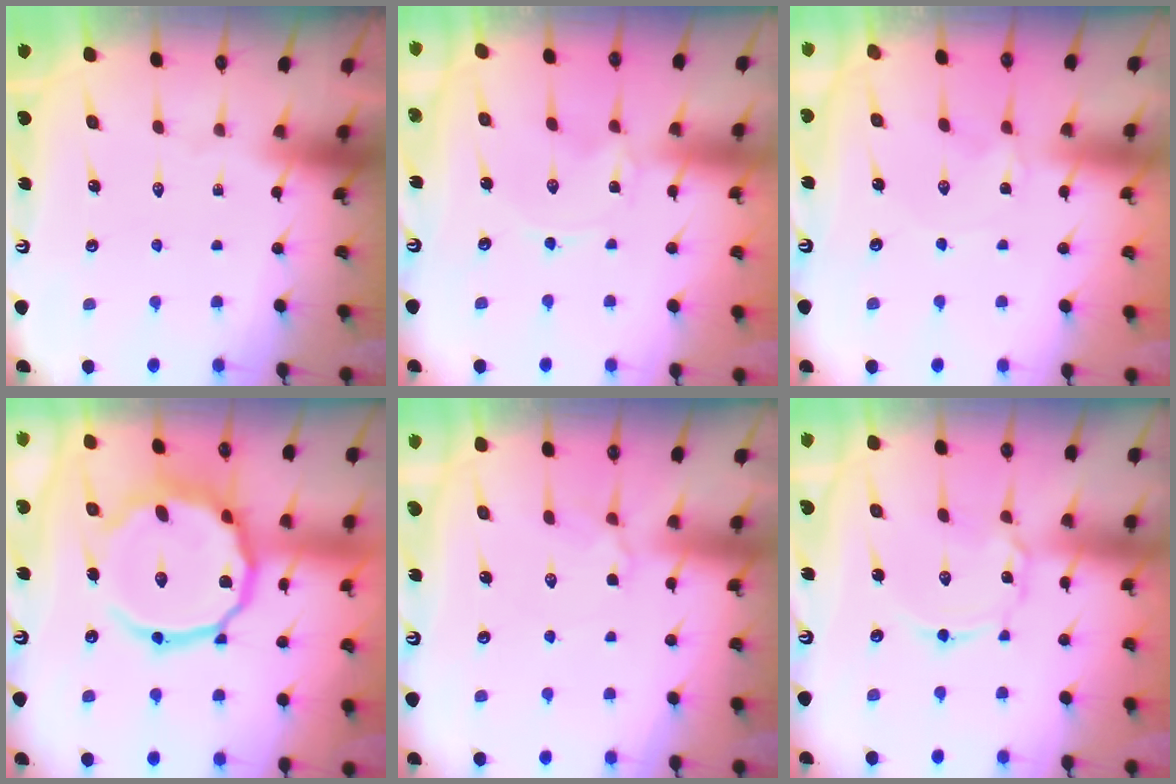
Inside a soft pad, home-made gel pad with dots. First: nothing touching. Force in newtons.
{"total": 0.0}
{"total": 1.4, "press": 1.4, "slide": 0.3}
{"total": 17.8, "press": 17.7, "slide": 1.5}
{"total": 3.0, "press": 2.9, "slide": 0.7}
{"total": 2.8, "press": 2.8, "slide": 0.3}